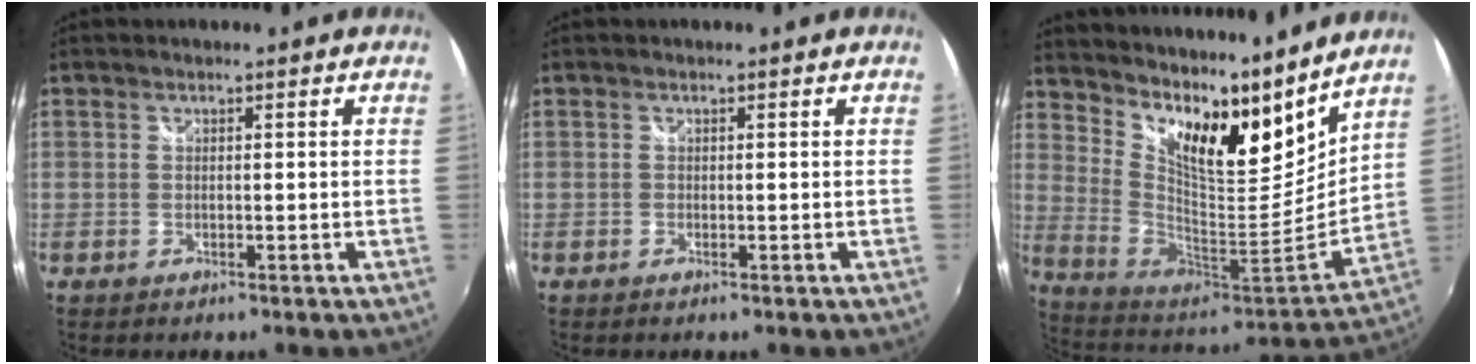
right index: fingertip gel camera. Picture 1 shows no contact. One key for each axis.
{"total": 0.0}
{"total": 18.9, "fx": 15.1, "fy": 4.5, "fz": 10.3, "tx": -0.182, "ty": -0.043, "tz": 0.266}